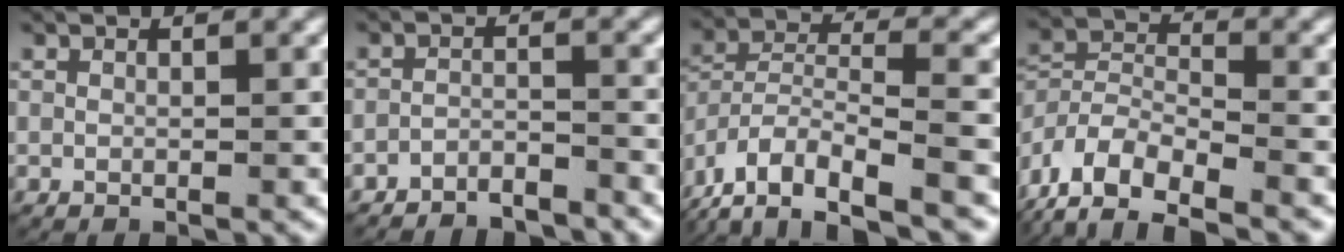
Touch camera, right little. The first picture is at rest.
{"total": 3.9, "force": [-3.8, 0.9, 0.5], "torque": [-0.009, -0.013, -0.066]}
{"total": 7.6, "force": [-3.8, 4.8, 4.5], "torque": [-0.106, -0.014, -0.060]}
{"total": 8.9, "force": [-4.3, 6.7, 4.0], "torque": [-0.098, -0.030, -0.074]}